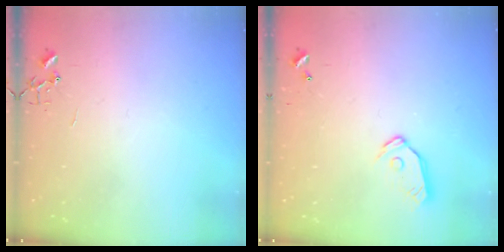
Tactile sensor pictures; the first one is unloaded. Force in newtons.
{"total": 9.2, "press": 9.2, "slide": 1.0}